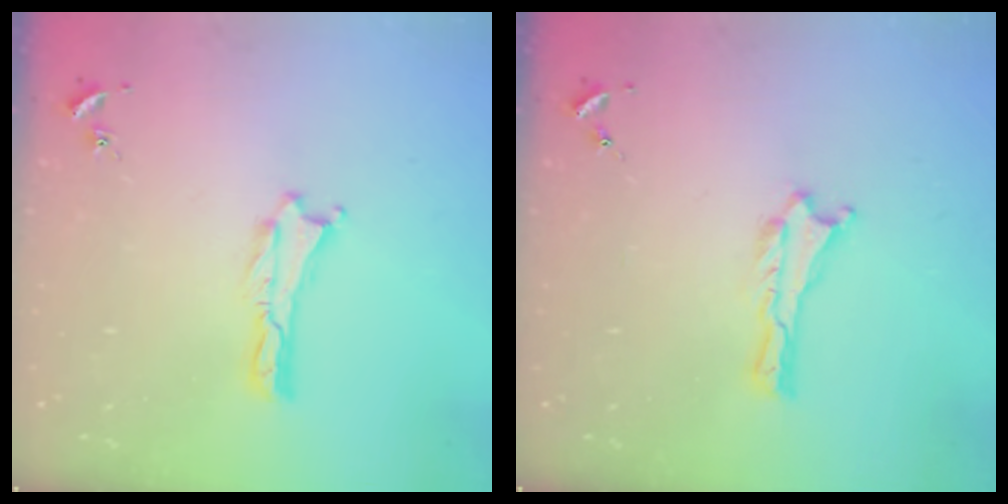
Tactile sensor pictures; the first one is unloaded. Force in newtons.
{"total": 0.0}